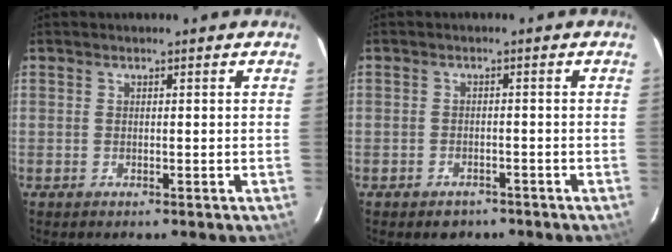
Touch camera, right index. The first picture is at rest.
{"total": 3.4, "force": [-2.4, 2.3, 0.6], "torque": [-0.018, 0.004, -0.031]}